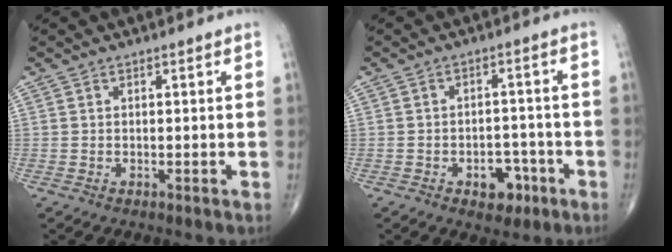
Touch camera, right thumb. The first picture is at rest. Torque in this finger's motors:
{"motor_torque": [0.80, 0.54, 0.39, -0.54, 0.11]}